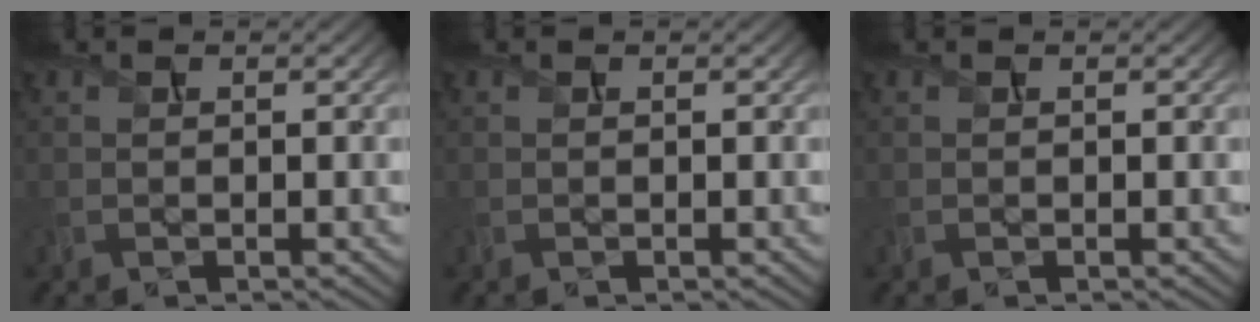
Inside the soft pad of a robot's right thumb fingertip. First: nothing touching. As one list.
[{"total": 0.0}, {"total": 0.0}]